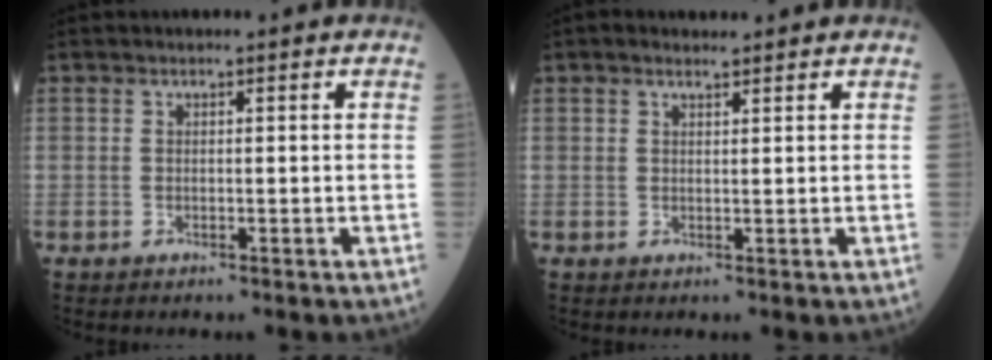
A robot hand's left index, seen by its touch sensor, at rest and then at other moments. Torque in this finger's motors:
{"motor_torque": [0.97, -1.17, 0.11, 0.03]}